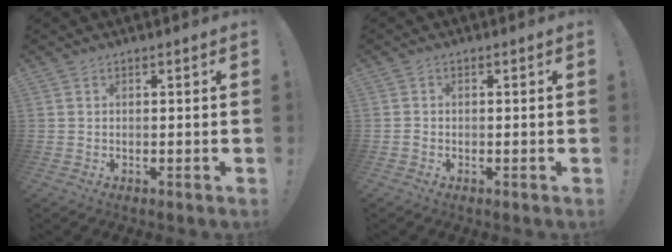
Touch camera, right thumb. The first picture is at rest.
{"total": 0.9, "force": [-0.5, 0.7, 0.4], "torque": [-0.008, 0.002, -0.008]}